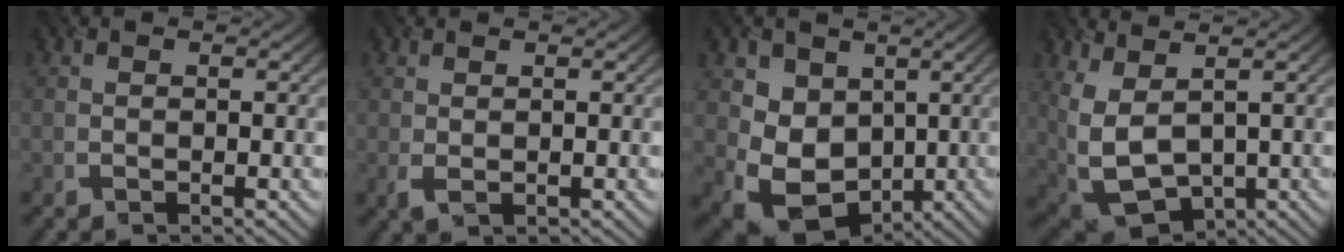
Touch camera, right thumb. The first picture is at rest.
{"total": 1.3, "force": [0.3, 0.7, 1.1], "torque": [-0.029, 0.000, 0.010]}
{"total": 8.4, "force": [0.3, 7.0, 4.6], "torque": [-0.105, -0.029, 0.005]}
{"total": 9.6, "force": [1.8, 5.4, 7.8], "torque": [-0.218, -0.019, 0.053]}